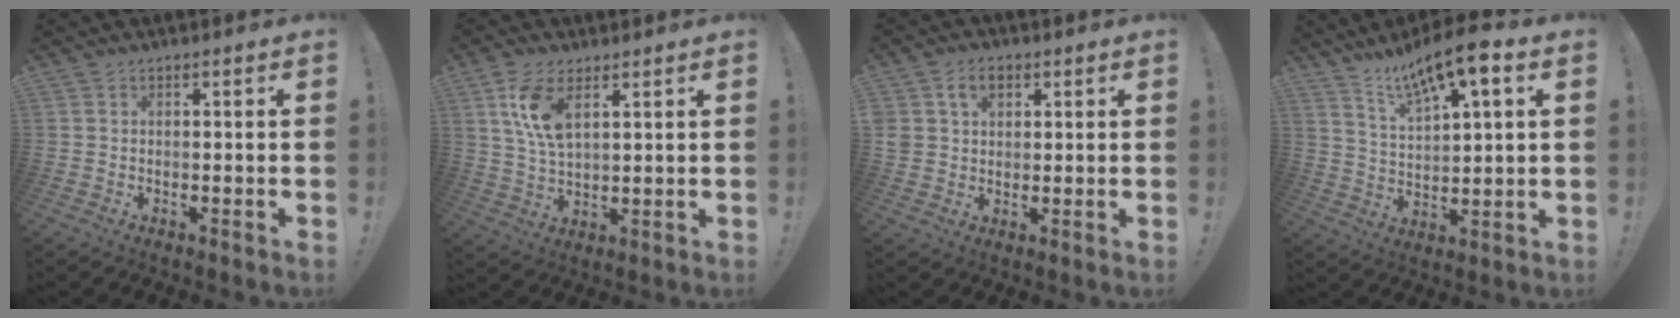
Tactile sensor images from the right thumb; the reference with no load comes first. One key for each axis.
{"total": 9.9, "fx": 4.7, "fy": 4.7, "fz": 7.4, "tx": -0.150, "ty": -0.011, "tz": 0.085}
{"total": 6.7, "fx": 2.9, "fy": 5.0, "fz": 3.4, "tx": -0.058, "ty": 0.000, "tz": 0.057}
{"total": 11.3, "fx": 7.7, "fy": 2.8, "fz": 7.8, "tx": -0.140, "ty": -0.037, "tz": 0.130}